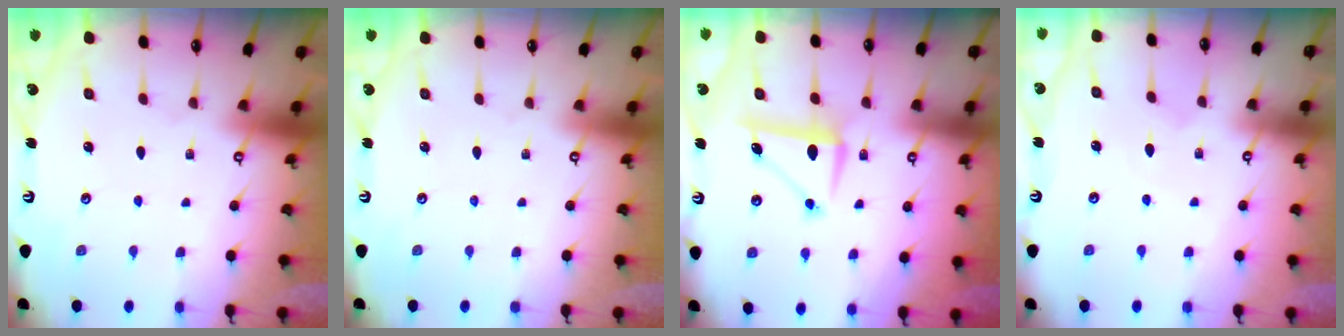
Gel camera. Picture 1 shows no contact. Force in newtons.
{"total": 0.0}
{"total": 7.6, "press": 7.5, "slide": 1.1}
{"total": 3.2, "press": 3.2, "slide": 0.4}